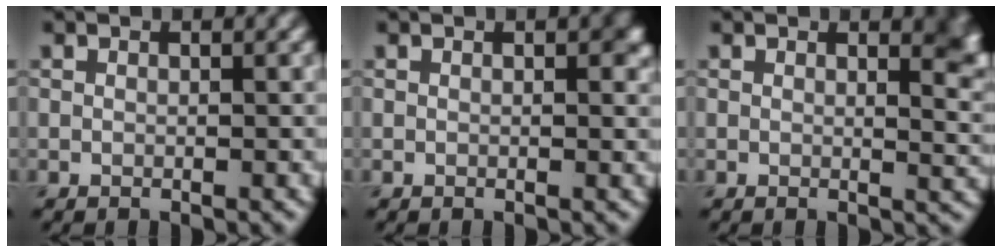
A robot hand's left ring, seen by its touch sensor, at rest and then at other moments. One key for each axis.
{"total": 1.2, "fx": 0.3, "fy": 0.5, "fz": 1.0, "tx": -0.009, "ty": -0.003, "tz": 0.005}
{"total": 3.4, "fx": 1.7, "fy": 1.3, "fz": 2.6, "tx": -0.018, "ty": -0.003, "tz": 0.022}